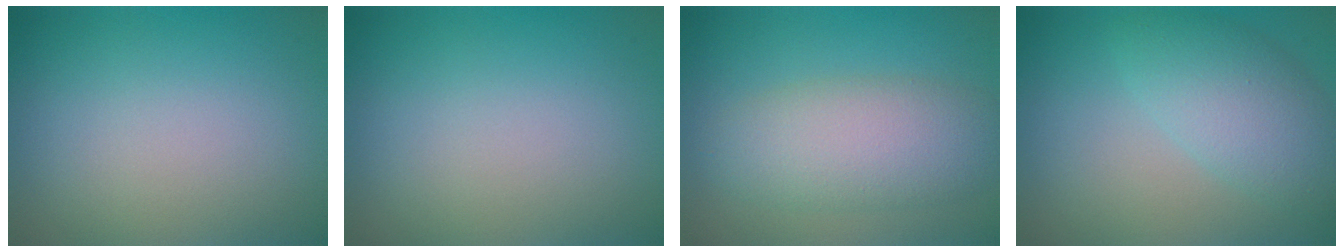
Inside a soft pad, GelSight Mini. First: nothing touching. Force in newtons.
{"total": 0.0}
{"total": 5.6, "press": 5.6, "slide": 0.1}
{"total": 4.7, "press": 4.7, "slide": 0.1}